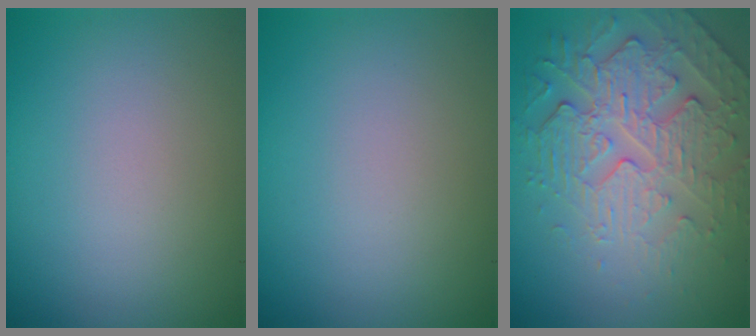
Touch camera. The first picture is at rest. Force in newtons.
{"total": 0.0}
{"total": 4.4, "press": 4.0, "slide": 1.6}